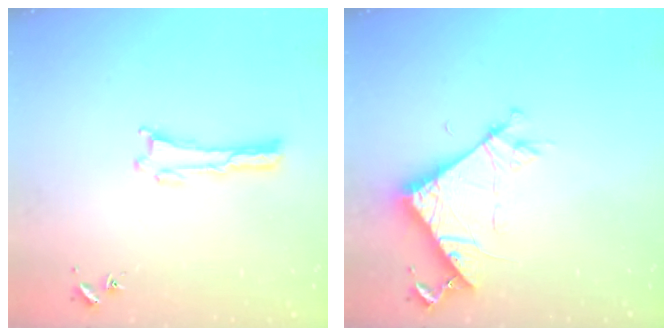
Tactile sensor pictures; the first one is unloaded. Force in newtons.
{"total": 7.3, "press": 7.3, "slide": 0.6}